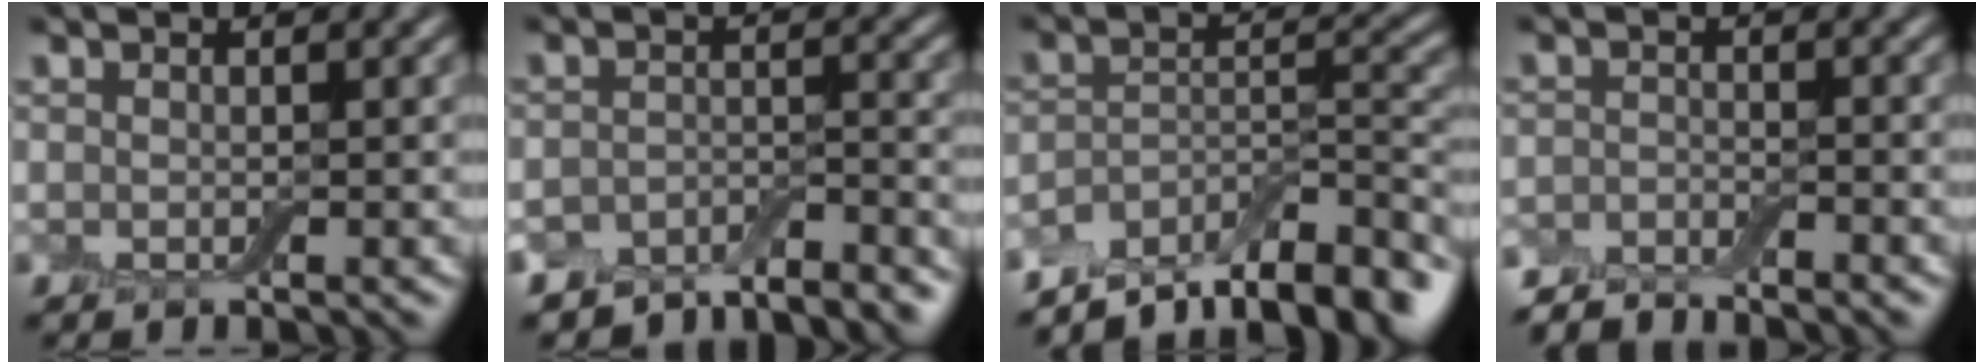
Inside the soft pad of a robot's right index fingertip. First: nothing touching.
{"total": 5.3, "force": [-5.0, 1.5, 1.3], "torque": [-0.021, -0.009, -0.078]}
{"total": 9.5, "force": [-7.6, 3.2, 4.8], "torque": [-0.068, 0.002, -0.128]}
{"total": 2.7, "force": [-2.7, 0.4, 0.2], "torque": [-0.005, 0.001, -0.057]}